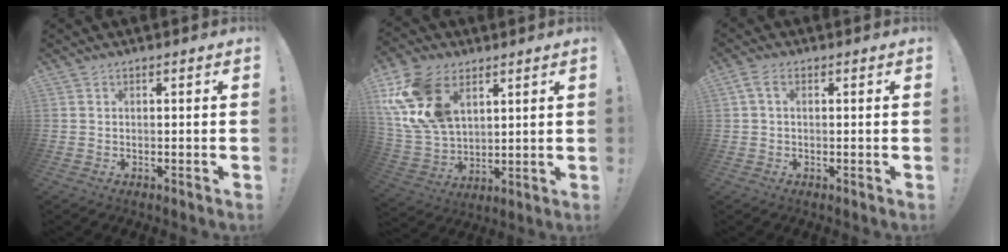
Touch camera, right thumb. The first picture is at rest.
{"total": 19.0, "force": [8.6, 12.7, 11.3], "torque": [-0.227, -0.041, 0.165]}
{"total": 3.0, "force": [0.6, 1.9, 2.3], "torque": [-0.044, 0.009, 0.012]}